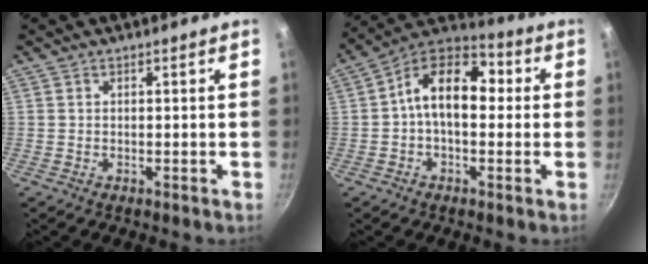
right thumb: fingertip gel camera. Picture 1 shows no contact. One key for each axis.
{"total": 13.3, "fx": 1.1, "fy": 8.4, "fz": 10.3, "tx": -0.130, "ty": 0.036, "tz": -0.008}